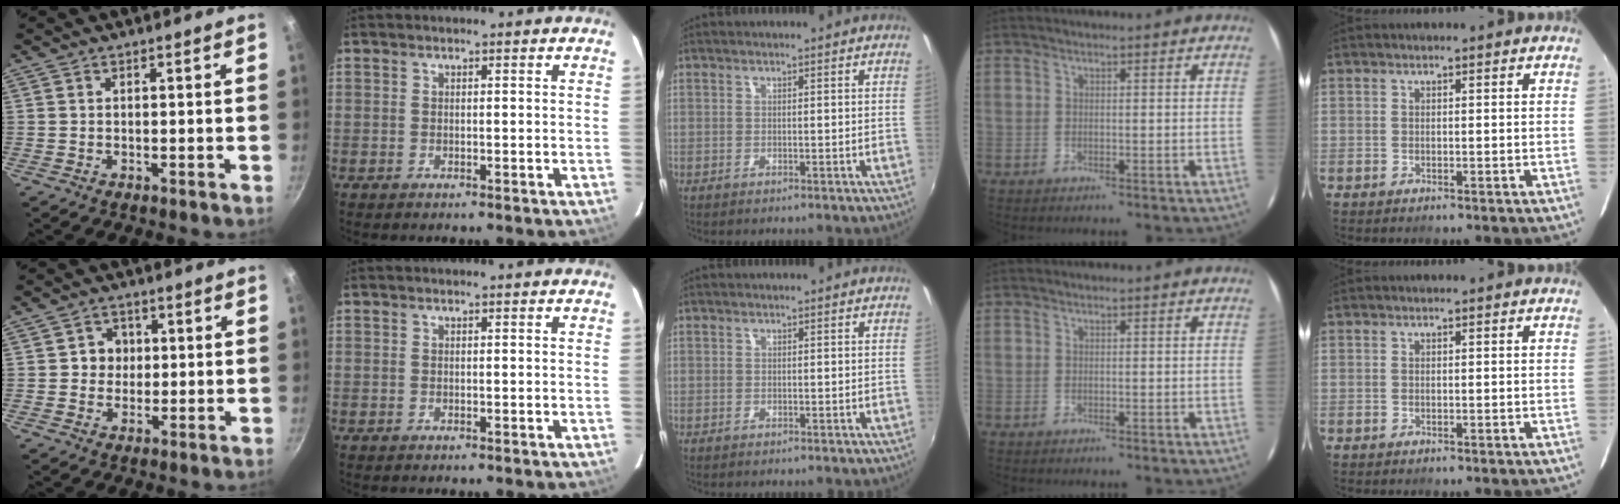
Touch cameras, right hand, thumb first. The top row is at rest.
{"thumb": {"total": 4.0, "force": [0.4, 3.8, 1.1], "torque": [0.014, 0.003, 0.000]}}